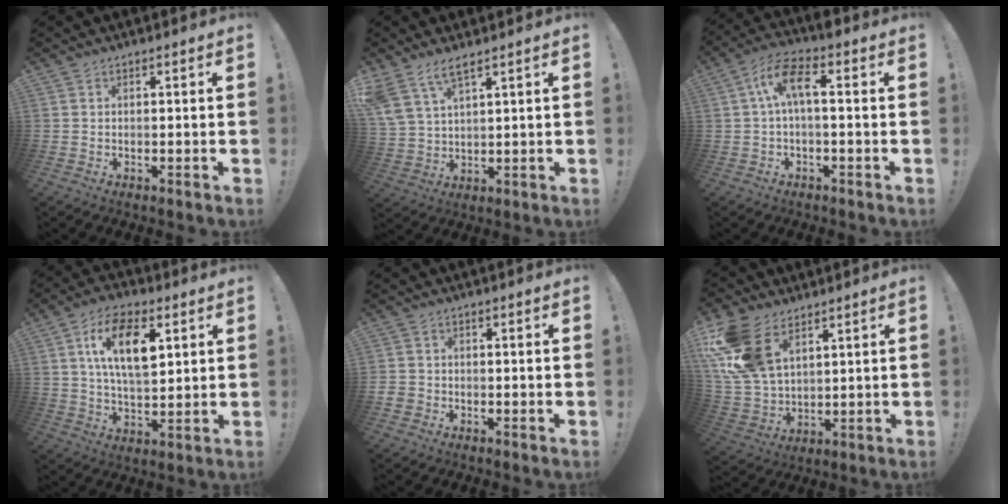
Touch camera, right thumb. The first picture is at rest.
{"total": 7.5, "force": [5.5, 2.6, 4.3], "torque": [-0.091, -0.022, 0.111]}
{"total": 9.1, "force": [1.1, 2.9, 8.6], "torque": [-0.174, 0.008, 0.020]}
{"total": 14.8, "force": [4.9, 7.5, 11.8], "torque": [-0.200, 0.004, 0.085]}
{"total": 2.4, "force": [-1.2, 1.9, 0.8], "torque": [-0.015, 0.008, -0.020]}
{"total": 16.9, "force": [8.1, 10.5, 10.5], "torque": [-0.218, -0.037, 0.156]}